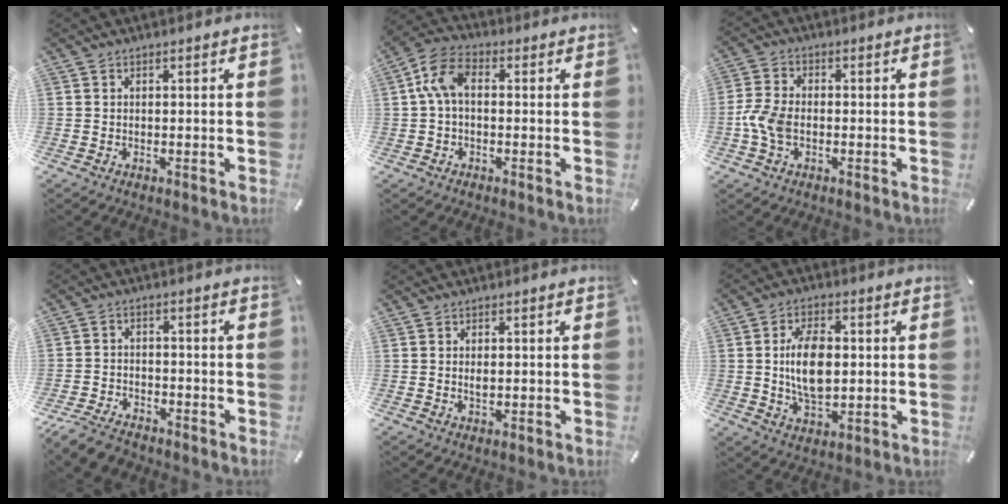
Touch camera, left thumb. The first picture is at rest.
{"total": 8.5, "force": [0.5, 5.4, 6.5], "torque": [-0.147, 0.012, 0.007]}
{"total": 6.6, "force": [-1.7, 4.2, 4.9], "torque": [-0.107, 0.008, -0.032]}
{"total": 5.1, "force": [-4.4, 1.9, 1.5], "torque": [-0.041, 0.017, -0.089]}
{"total": 1.5, "force": [0.2, 0.8, 1.2], "torque": [-0.026, 0.003, 0.002]}
{"total": 10.9, "force": [0.6, 6.5, 8.7], "torque": [-0.180, 0.001, 0.004]}